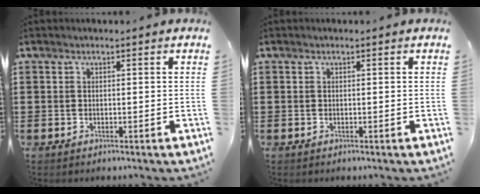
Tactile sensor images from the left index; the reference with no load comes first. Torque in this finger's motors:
{"motor_torque": [-0.02, 0.02, 0.00, 0.00]}